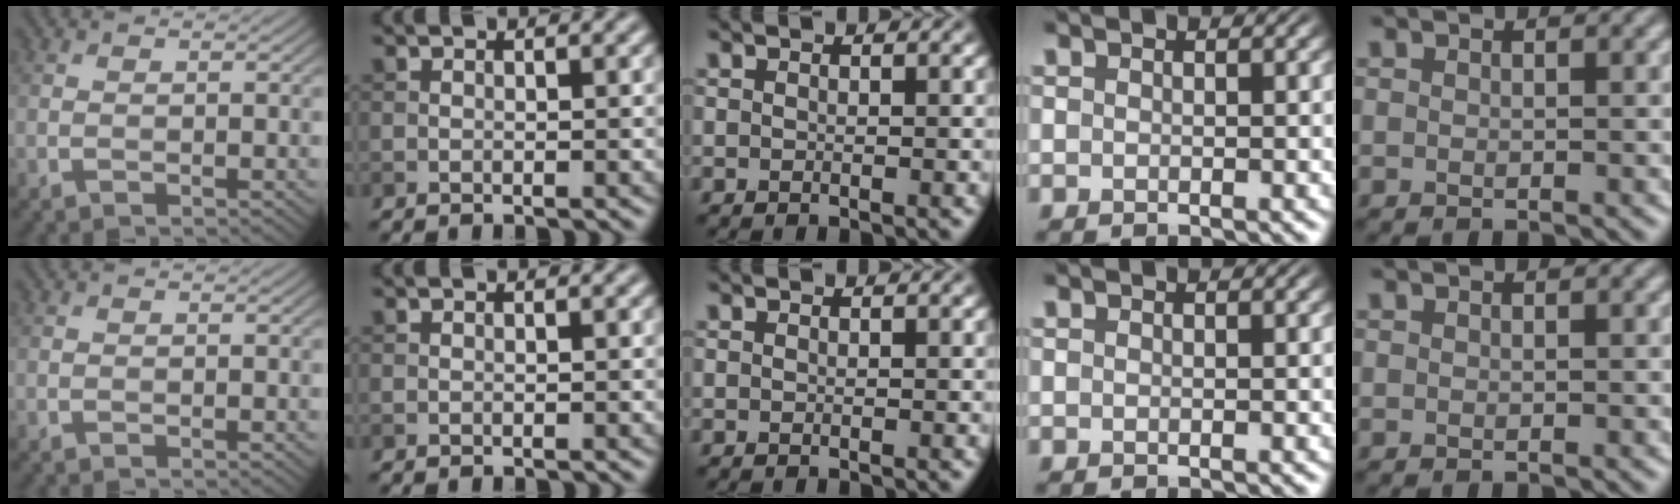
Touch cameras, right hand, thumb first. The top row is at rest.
{}